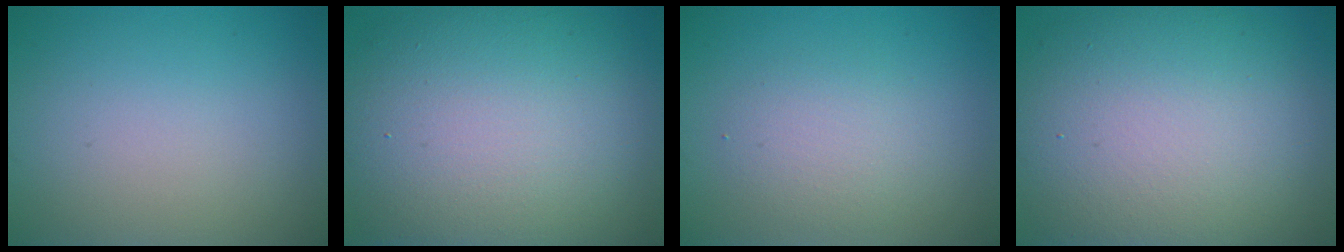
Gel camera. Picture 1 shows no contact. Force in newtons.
{"total": 14.5, "press": 14.5, "slide": 1.0}
{"total": 2.6, "press": 2.6, "slide": 0.2}
{"total": 13.8, "press": 13.8, "slide": 1.0}